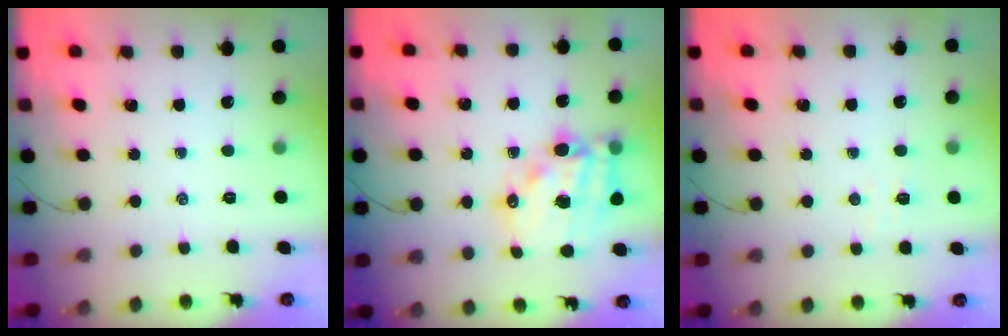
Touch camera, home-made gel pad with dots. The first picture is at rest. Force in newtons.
{"total": 16.5, "press": 16.1, "slide": 3.4}
{"total": 3.1, "press": 2.9, "slide": 0.9}